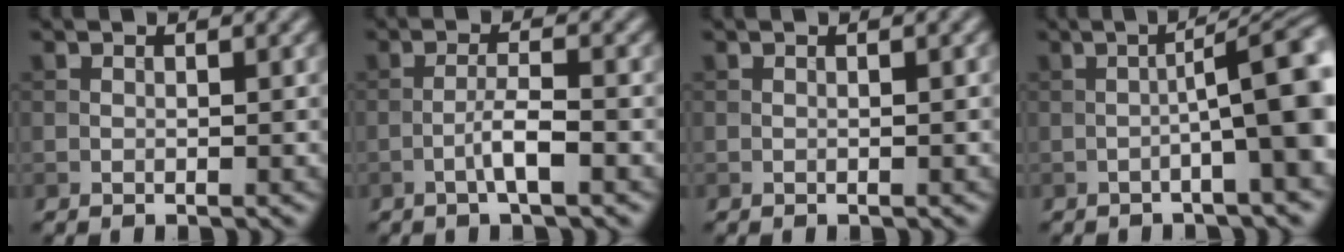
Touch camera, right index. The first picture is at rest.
{"total": 2.6, "force": [-1.2, 0.3, 2.3], "torque": [-0.043, 0.009, -0.026]}
{"total": 0.5, "force": [0.0, 0.1, 0.5], "torque": [-0.007, 0.001, 0.000]}
{"total": 6.8, "force": [-1.1, 0.9, 6.6], "torque": [-0.088, 0.019, -0.023]}